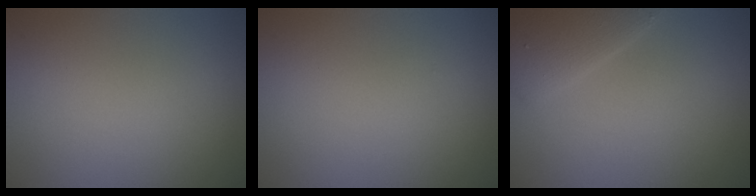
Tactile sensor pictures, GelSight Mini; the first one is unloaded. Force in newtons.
{"total": 0.0}
{"total": 2.9, "press": 2.9, "slide": 0.2}